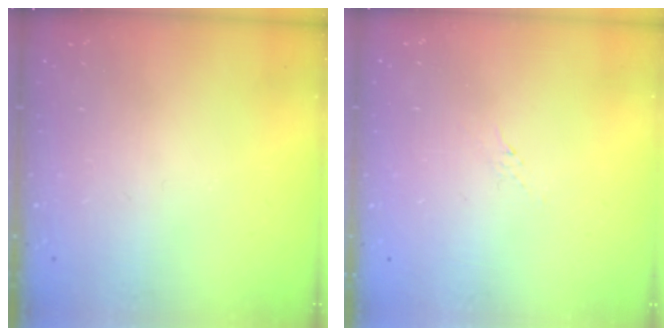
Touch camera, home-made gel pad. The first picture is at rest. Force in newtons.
{"total": 2.8, "press": 2.7, "slide": 0.6}